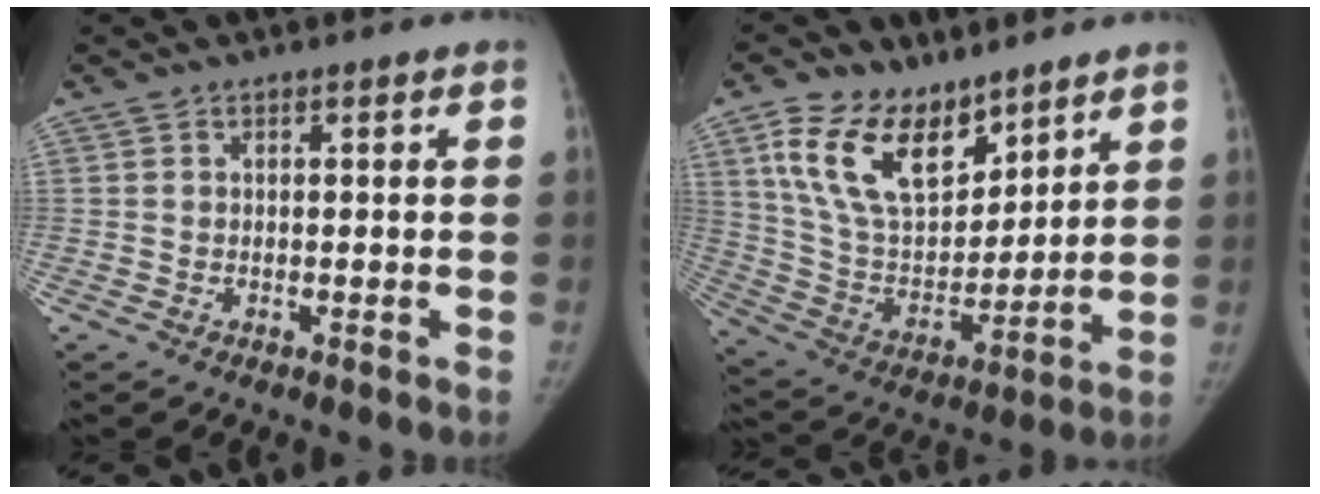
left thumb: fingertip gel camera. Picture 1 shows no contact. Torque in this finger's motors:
{"motor_torque": [0.77, 0.82, 1.12, -1.65, 0.12]}